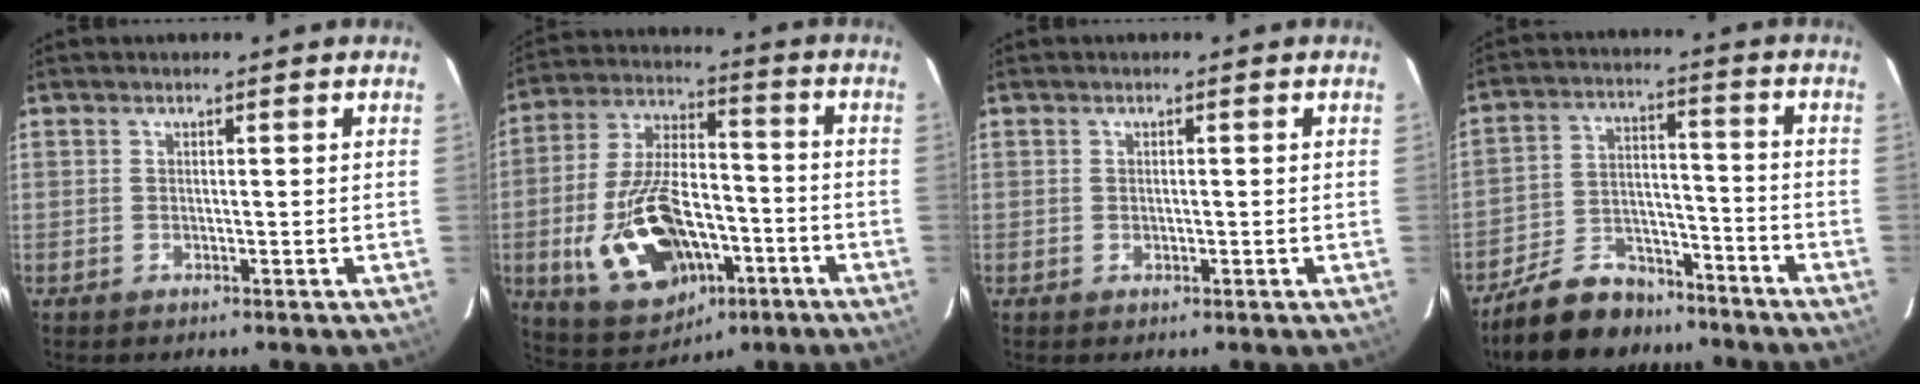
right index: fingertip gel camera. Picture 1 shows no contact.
{"total": 20.9, "force": [-7.2, 11.9, 15.6], "torque": [-0.320, 0.012, -0.095]}
{"total": 0.5, "force": [-0.2, 0.4, 0.3], "torque": [-0.003, 0.002, -0.003]}
{"total": 13.7, "force": [-11.0, 6.8, 4.7], "torque": [-0.115, 0.025, -0.167]}